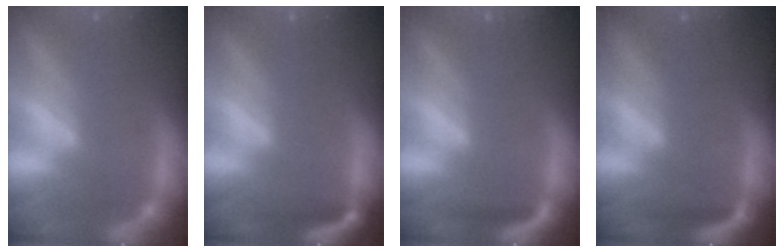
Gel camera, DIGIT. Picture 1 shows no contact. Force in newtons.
{"total": 4.4}
{"total": 1.9}
{"total": 2.5}